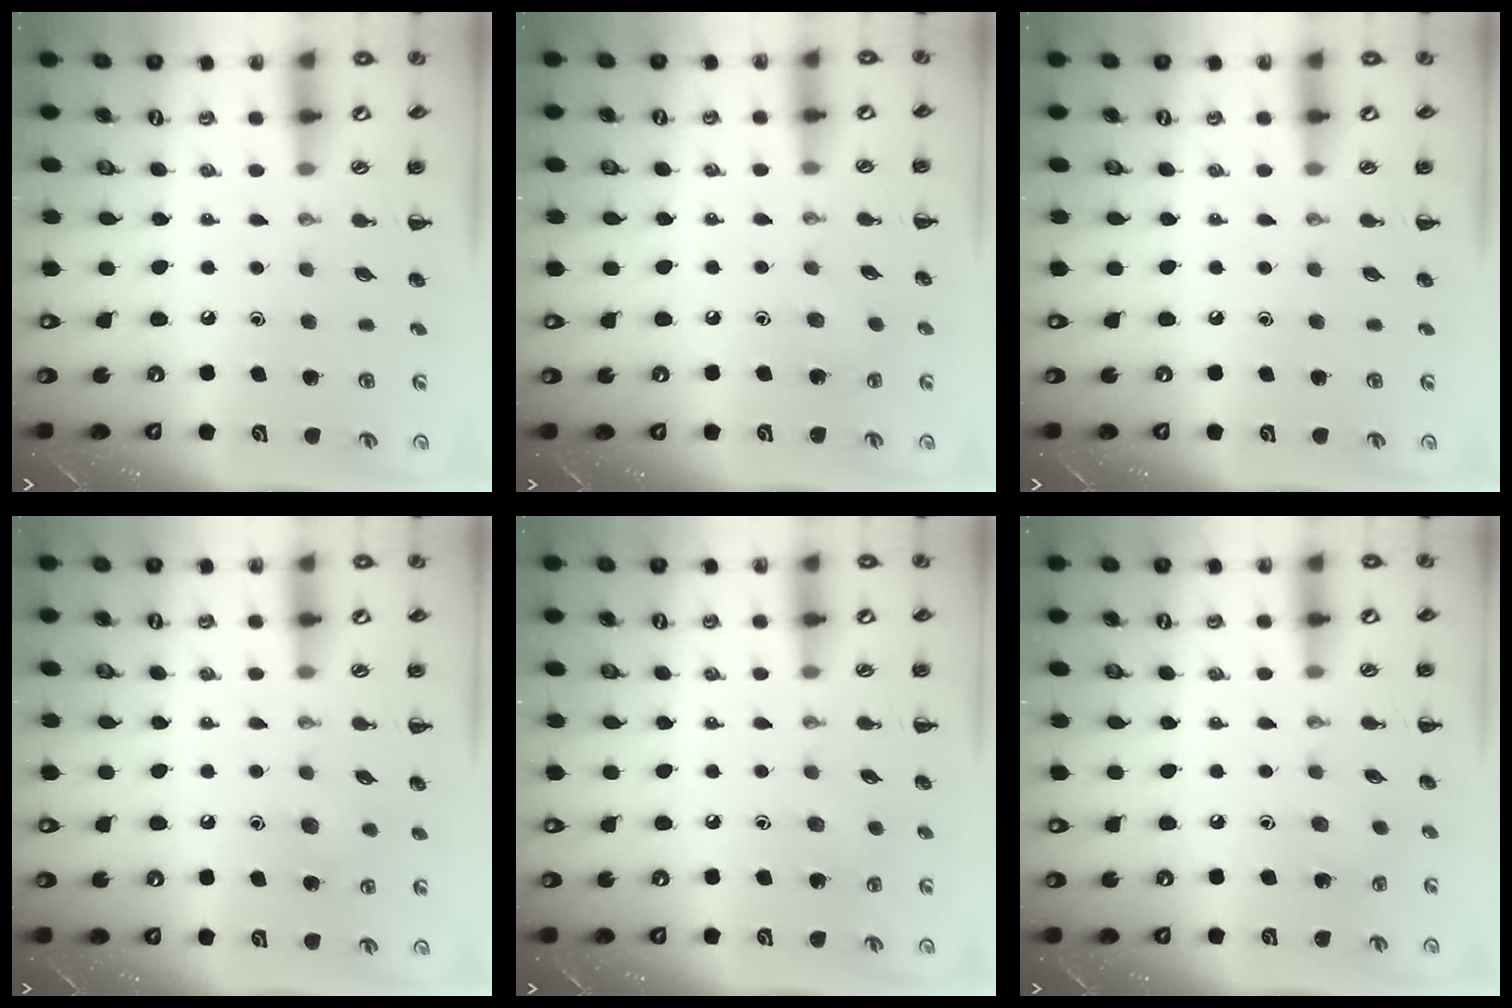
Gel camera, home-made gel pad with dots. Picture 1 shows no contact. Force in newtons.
{"total": 6.3, "press": 6.1, "slide": 1.6}
{"total": 0.0}
{"total": 7.1, "press": 6.7, "slide": 2.4}
{"total": 6.6, "press": 6.3, "slide": 2.0}
{"total": 3.5, "press": 3.3, "slide": 1.0}